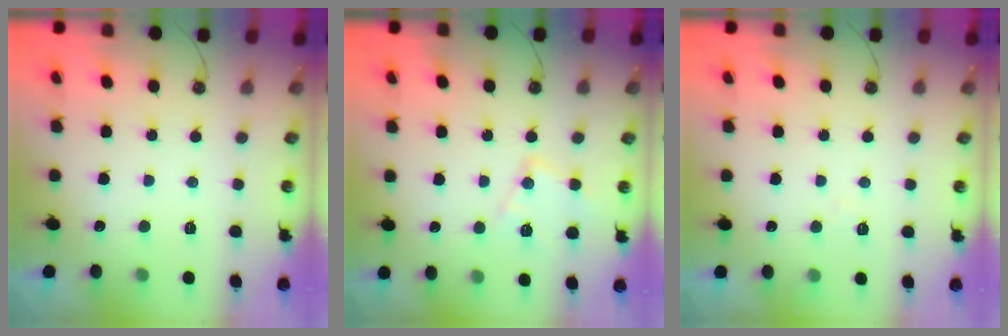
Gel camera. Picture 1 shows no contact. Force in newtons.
{"total": 12.0, "press": 12.0, "slide": 0.9}
{"total": 5.4, "press": 5.4, "slide": 0.8}